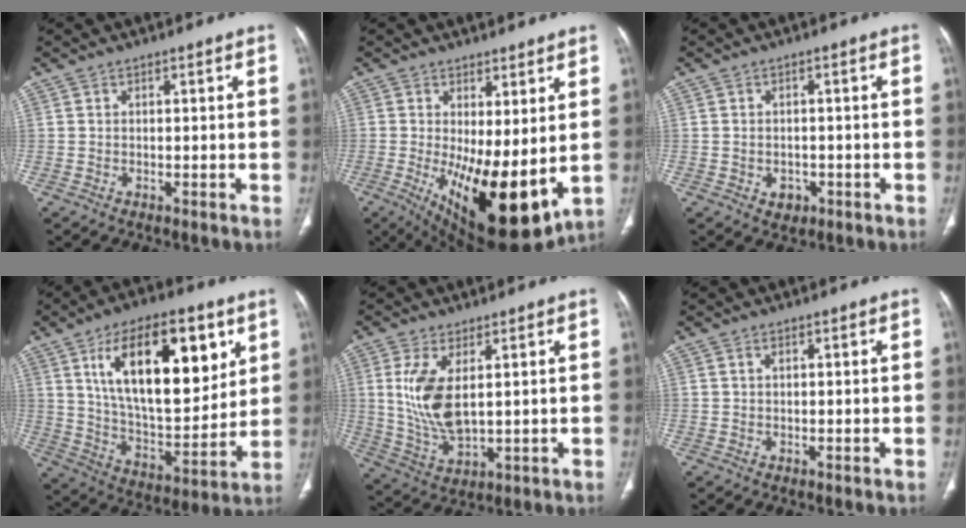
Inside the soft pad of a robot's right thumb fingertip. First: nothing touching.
{"total": 16.8, "force": [-1.6, 6.3, 15.5], "torque": [-0.246, -0.037, -0.003]}
{"total": 2.8, "force": [-1.0, 2.3, 1.3], "torque": [-0.011, 0.007, -0.006]}
{"total": 25.1, "force": [9.8, 11.5, 20.1], "torque": [-0.286, -0.038, 0.172]}
{"total": 10.6, "force": [2.3, 4.9, 9.2], "torque": [-0.193, -0.019, 0.059]}
{"total": 0.9, "force": [0.4, 0.5, 0.6], "torque": [-0.012, 0.004, 0.006]}